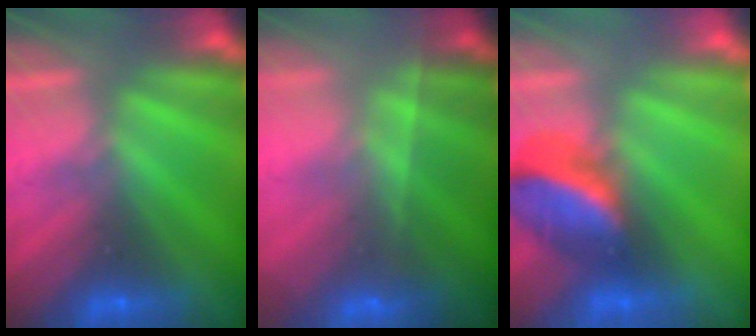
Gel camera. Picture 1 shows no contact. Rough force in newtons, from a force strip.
{"total": 8.4}
{"total": 2.5}